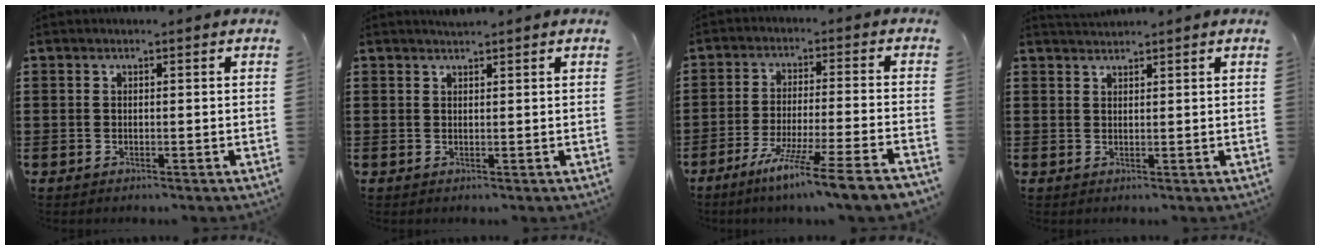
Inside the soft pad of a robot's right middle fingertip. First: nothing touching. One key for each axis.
{"total": 1.1, "fx": 1.1, "fy": -0.1, "fz": 0.0, "tx": -0.003, "ty": -0.002, "tz": 0.021}
{"total": 8.4, "fx": -6.7, "fy": -1.2, "fz": 4.9, "tx": -0.089, "ty": -0.018, "tz": -0.130}
{"total": 1.5, "fx": 1.5, "fy": 0.0, "fz": 0.0, "tx": -0.004, "ty": 0.000, "tz": 0.030}